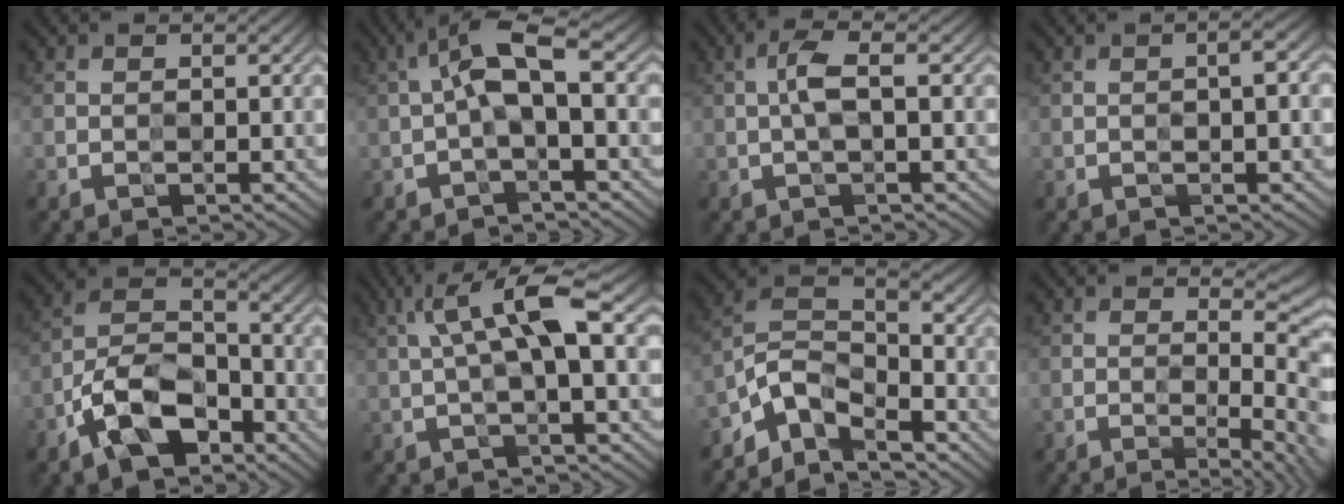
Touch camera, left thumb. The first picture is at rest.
{"total": 6.4, "force": [0.1, 1.9, 6.1], "torque": [-0.121, 0.024, -0.013]}
{"total": 3.0, "force": [0.3, 0.6, 3.0], "torque": [-0.065, 0.011, -0.001]}
{"total": 2.6, "force": [0.0, 0.4, 2.6], "torque": [-0.039, 0.009, -0.003]}
{"total": 10.2, "force": [-5.5, 5.3, 6.8], "torque": [-0.136, 0.002, -0.122]}
{"total": 7.4, "force": [1.6, 1.3, 7.1], "torque": [-0.133, 0.021, 0.023]}
{"total": 8.3, "force": [-6.2, 3.7, 4.1], "torque": [-0.072, 0.002, -0.141]}
{"total": 9.3, "force": [-0.8, 3.0, 8.8], "torque": [-0.085, 0.006, -0.008]}